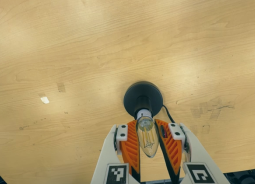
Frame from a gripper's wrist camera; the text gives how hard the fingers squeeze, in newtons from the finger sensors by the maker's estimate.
{"total": 15.7, "left": 16.6, "right": 14.9}